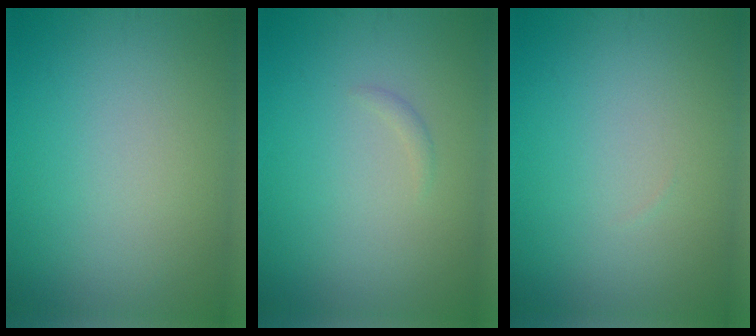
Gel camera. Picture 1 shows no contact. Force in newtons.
{"total": 0.6, "press": 0.6, "slide": 0.0}
{"total": 0.0}